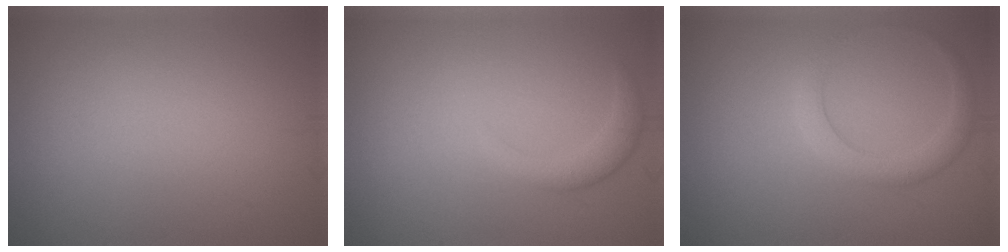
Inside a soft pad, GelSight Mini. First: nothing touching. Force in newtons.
{"total": 1.9, "press": 1.9, "slide": 0.2}
{"total": 2.4, "press": 2.4, "slide": 0.1}